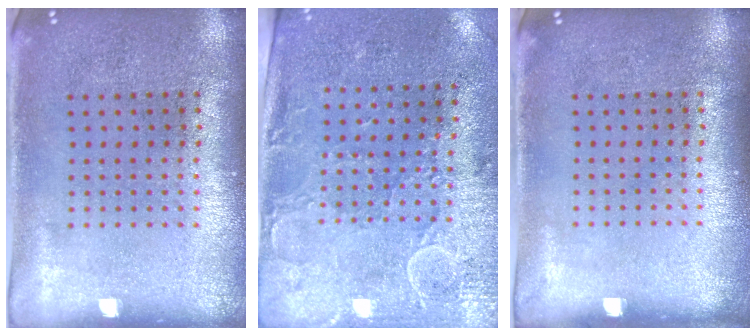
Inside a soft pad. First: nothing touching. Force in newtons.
{"total": 3.0, "press": 2.5, "slide": 1.6}
{"total": 0.0}